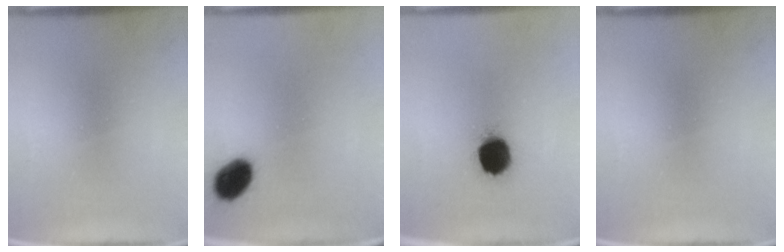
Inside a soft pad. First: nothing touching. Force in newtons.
{"total": 8.6}
{"total": 11.9}
{"total": 0.0}